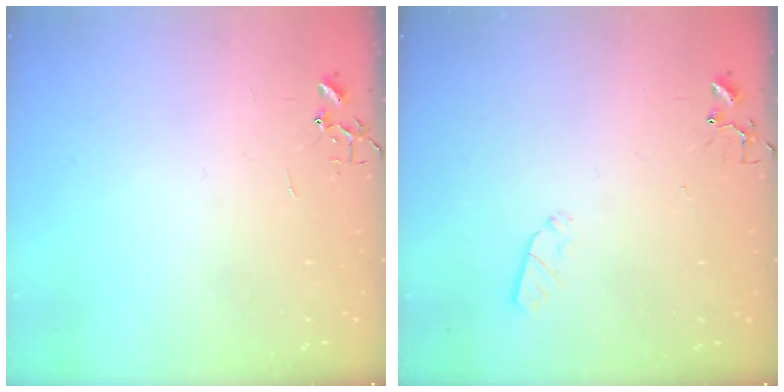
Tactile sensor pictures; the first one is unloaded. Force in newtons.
{"total": 3.6, "press": 3.5, "slide": 0.6}